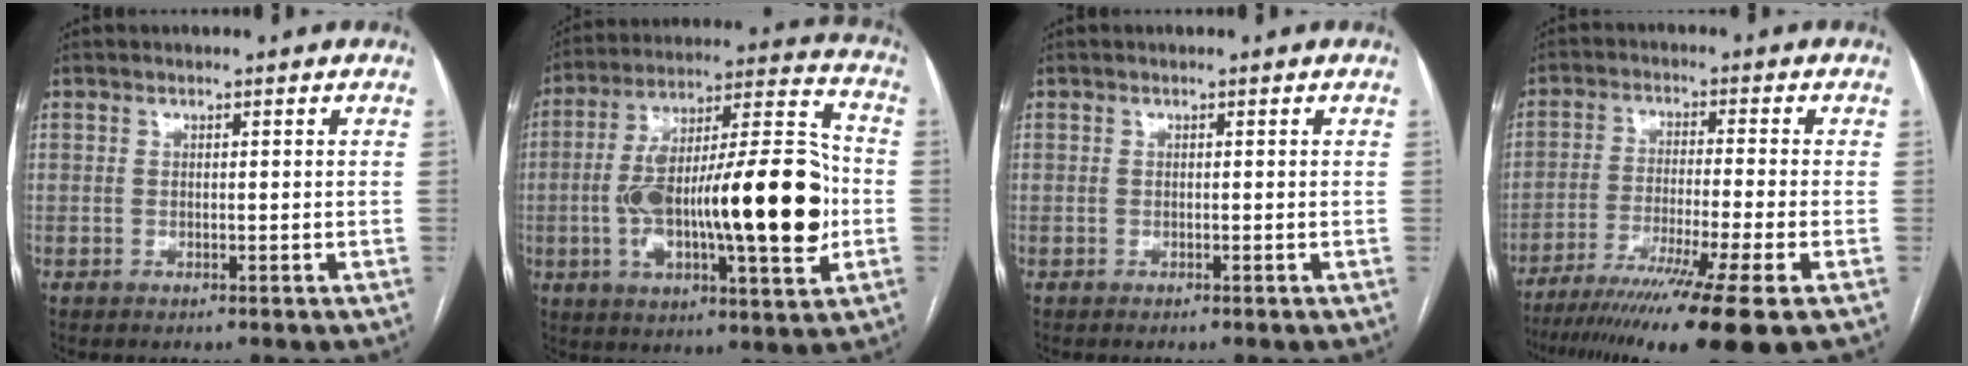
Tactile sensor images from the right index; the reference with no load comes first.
{"total": 25.7, "force": [-3.2, 5.7, 24.9], "torque": [-0.402, 0.018, -0.047]}
{"total": 0.0}
{"total": 16.9, "force": [-12.0, -1.7, 11.8], "torque": [-0.169, -0.053, -0.193]}